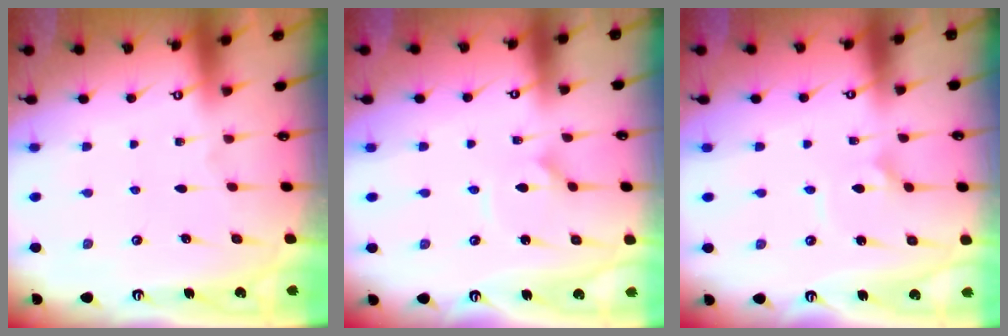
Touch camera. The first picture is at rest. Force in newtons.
{"total": 2.9, "press": 2.9, "slide": 0.1}
{"total": 1.9, "press": 1.9, "slide": 0.1}